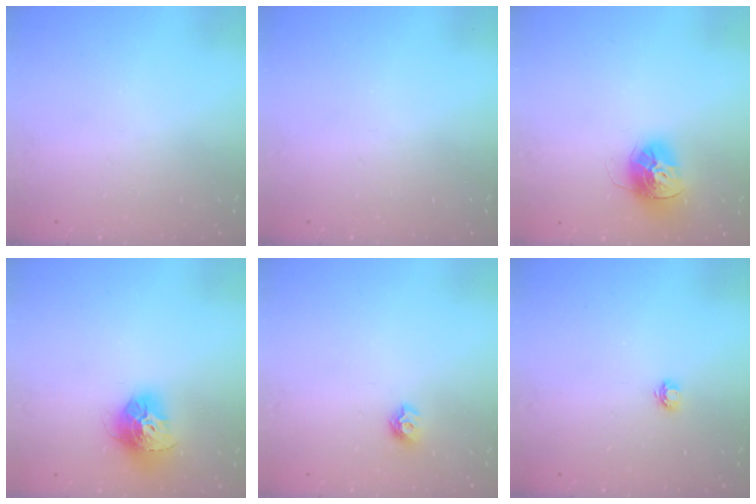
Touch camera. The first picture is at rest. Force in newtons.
{"total": 0.0}
{"total": 13.4, "press": 13.4, "slide": 1.2}
{"total": 13.6, "press": 13.5, "slide": 1.4}
{"total": 7.2, "press": 7.1, "slide": 0.7}
{"total": 3.7, "press": 3.7, "slide": 0.5}